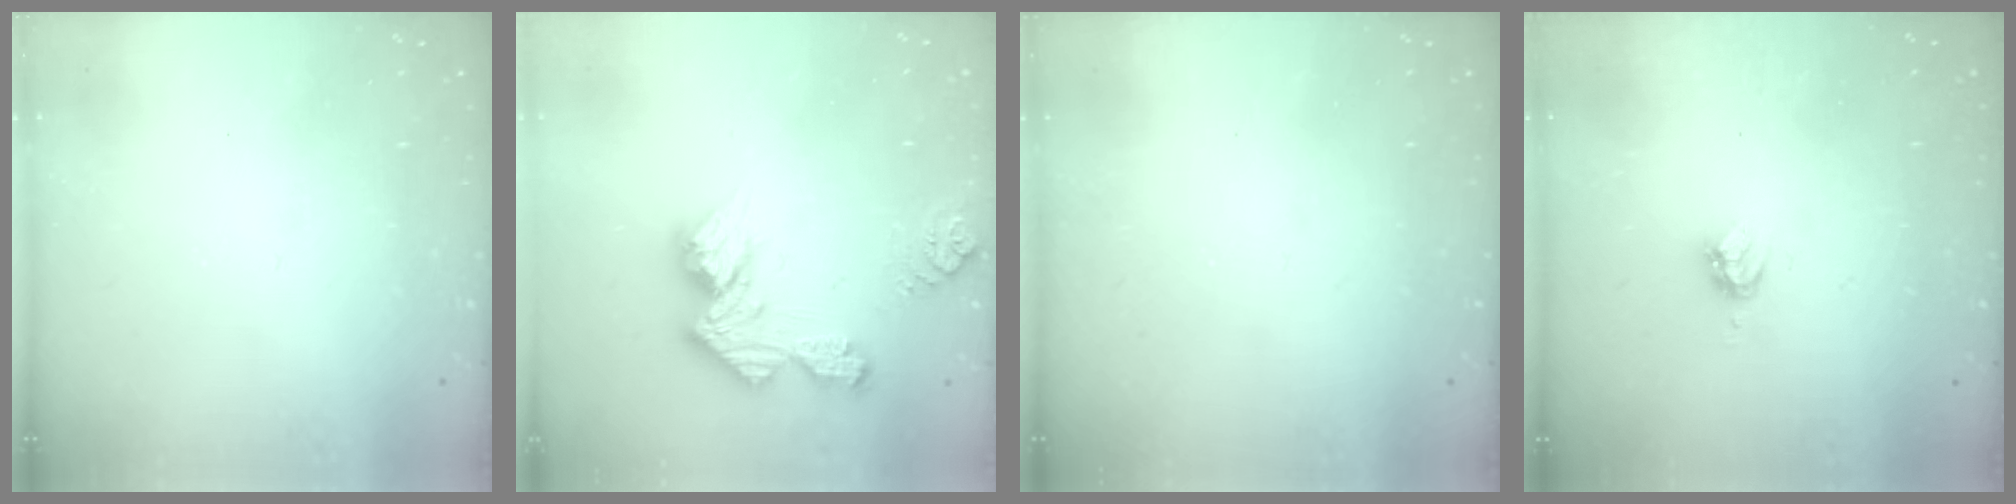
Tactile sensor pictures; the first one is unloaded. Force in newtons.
{"total": 12.0, "press": 12.0, "slide": 1.0}
{"total": 0.0}
{"total": 4.5, "press": 4.5, "slide": 0.5}